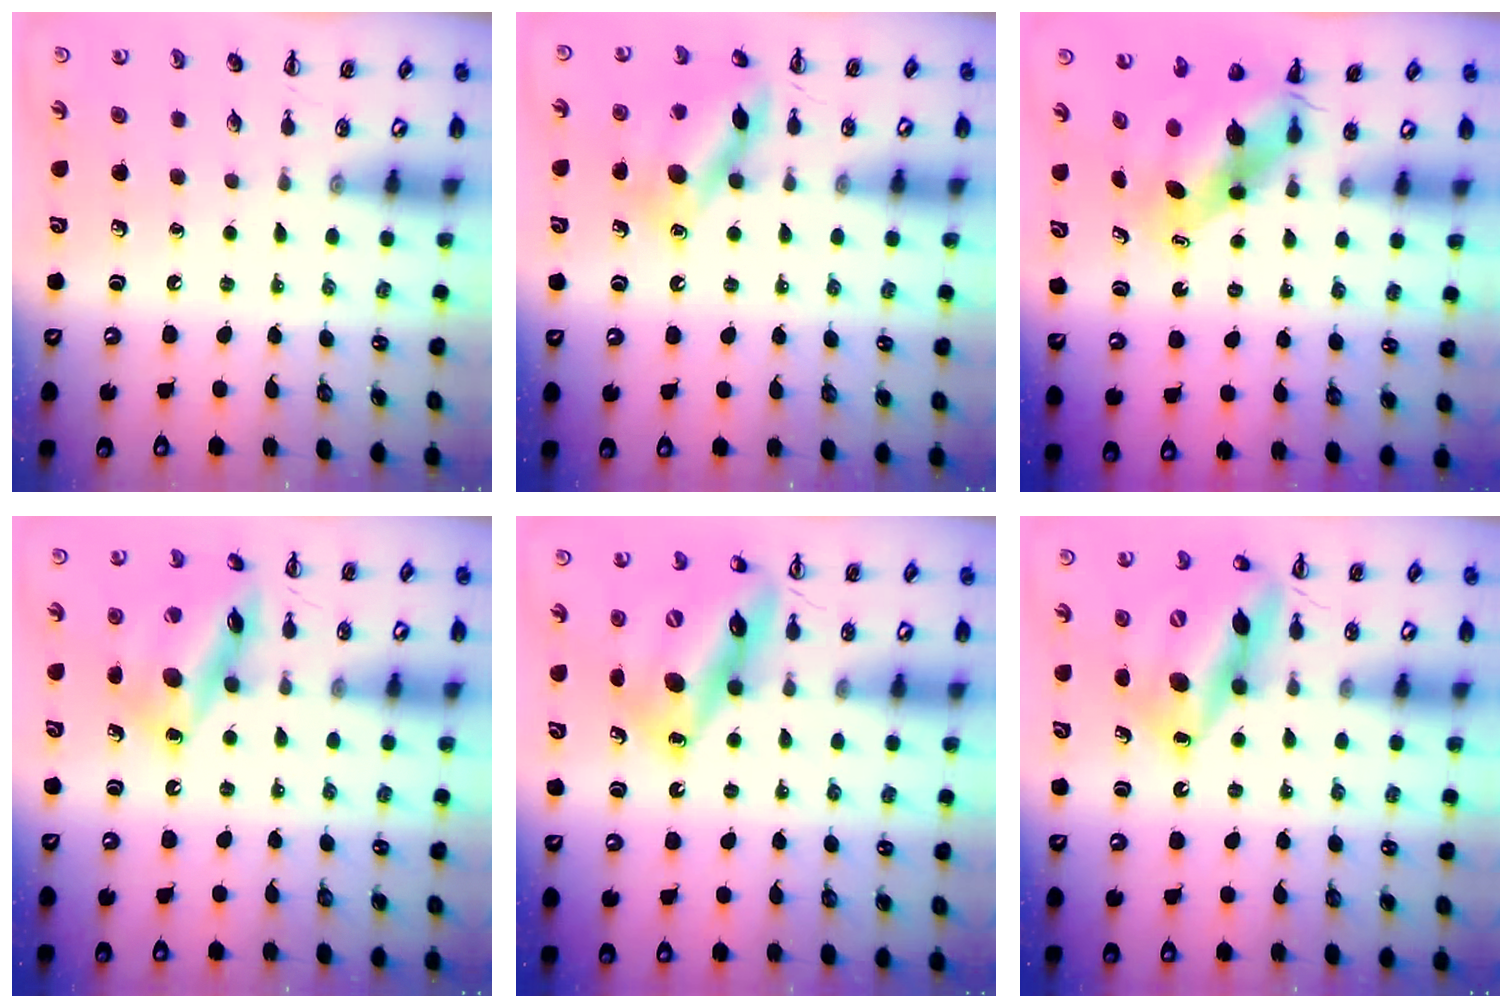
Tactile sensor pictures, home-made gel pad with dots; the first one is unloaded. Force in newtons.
{"total": 13.2, "press": 13.2, "slide": 1.0}
{"total": 5.9, "press": 5.7, "slide": 1.6}
{"total": 16.7, "press": 16.6, "slide": 1.7}
{"total": 16.3, "press": 15.7, "slide": 4.3}
{"total": 17.0, "press": 16.5, "slide": 4.3}